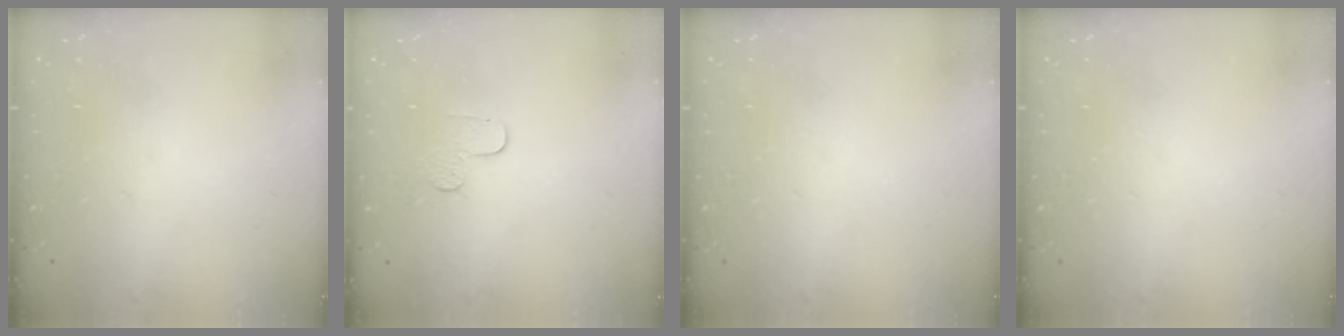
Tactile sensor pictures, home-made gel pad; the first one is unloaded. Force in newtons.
{"total": 4.7, "press": 4.7, "slide": 0.5}
{"total": 0.0}
{"total": 0.0}